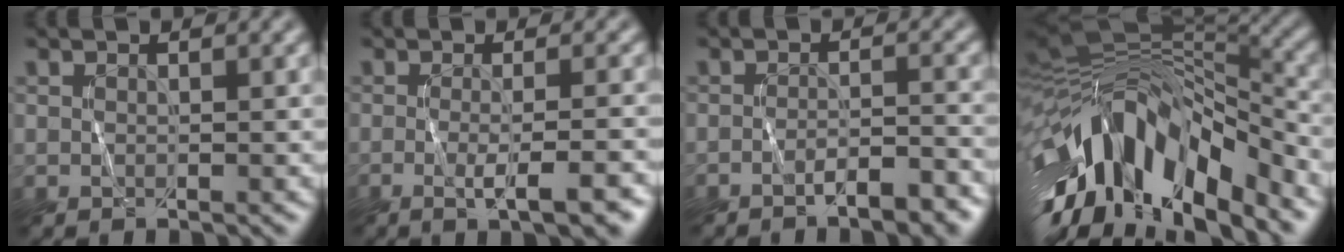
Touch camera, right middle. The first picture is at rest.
{"total": 4.0, "force": [-1.4, 1.0, 3.6], "torque": [-0.040, -0.005, -0.018]}
{"total": 3.2, "force": [-2.5, 0.6, 2.0], "torque": [-0.024, 0.004, -0.039]}
{"total": 14.8, "force": [-5.8, 7.1, 11.6], "torque": [-0.199, 0.007, -0.099]}